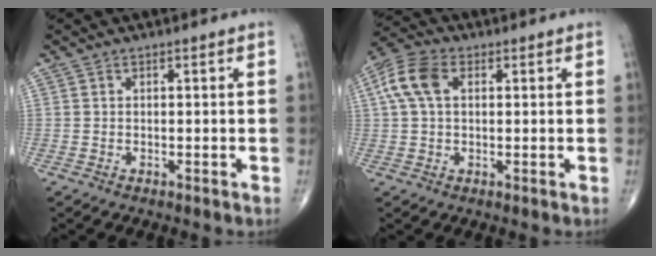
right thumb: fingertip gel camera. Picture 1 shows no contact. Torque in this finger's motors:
{"motor_torque": [-0.48, 0.56, 0.02, -0.01, 0.18]}